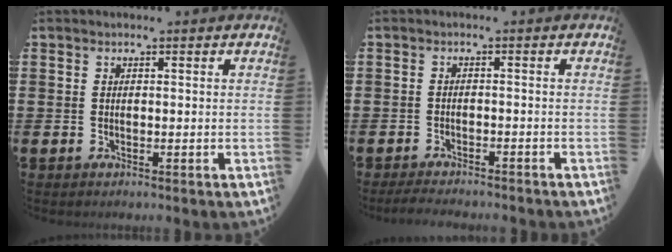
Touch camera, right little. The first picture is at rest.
{"total": 1.5, "force": [-1.4, 0.1, 0.4], "torque": [-0.009, 0.003, -0.027]}